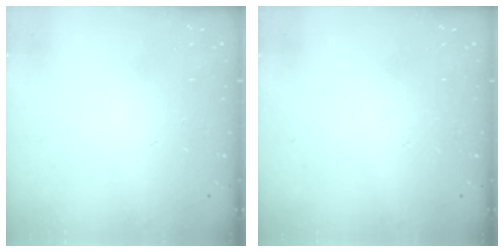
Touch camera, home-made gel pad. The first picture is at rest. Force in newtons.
{"total": 0.0}